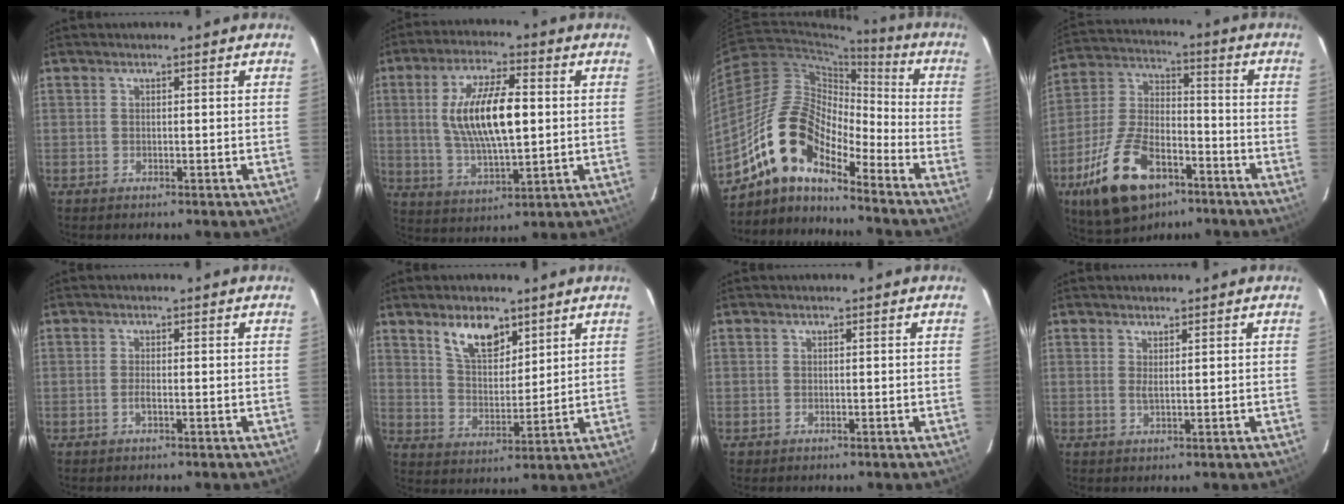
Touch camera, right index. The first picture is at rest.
{"total": 14.5, "force": [1.6, 5.2, 13.4], "torque": [-0.251, 0.003, 0.035]}
{"total": 14.2, "force": [-10.7, 5.2, 7.8], "torque": [-0.133, 0.010, -0.217]}
{"total": 18.9, "force": [-10.3, 9.8, 12.5], "torque": [-0.260, -0.002, -0.177]}
{"total": 1.1, "force": [-0.5, 0.1, 1.0], "torque": [-0.021, 0.001, -0.011]}
{"total": 9.0, "force": [5.7, 4.3, 5.5], "torque": [-0.090, 0.005, 0.110]}
{"total": 0.7, "force": [-0.3, 0.6, -0.1], "torque": [0.002, 0.001, -0.004]}
{"total": 1.3, "force": [0.8, 0.1, 1.0], "torque": [-0.022, -0.001, 0.013]}